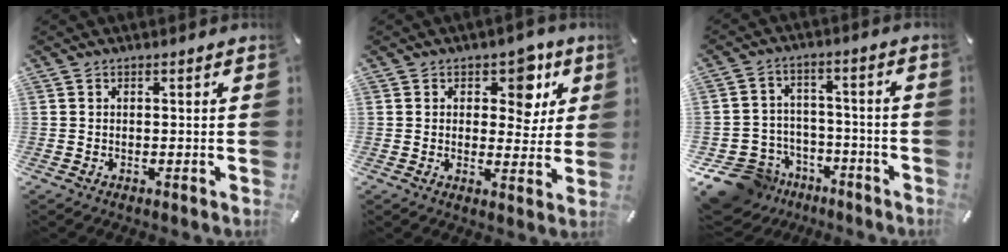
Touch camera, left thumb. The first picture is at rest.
{"total": 8.6, "force": [4.2, 5.6, 5.1], "torque": [-0.045, -0.020, 0.062]}
{"total": 11.1, "force": [-7.2, 8.2, 2.2], "torque": [-0.052, 0.046, -0.122]}